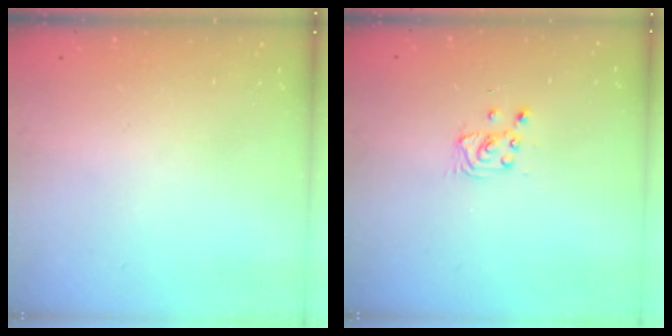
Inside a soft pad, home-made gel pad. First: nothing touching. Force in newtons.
{"total": 2.9, "press": 2.9, "slide": 0.4}